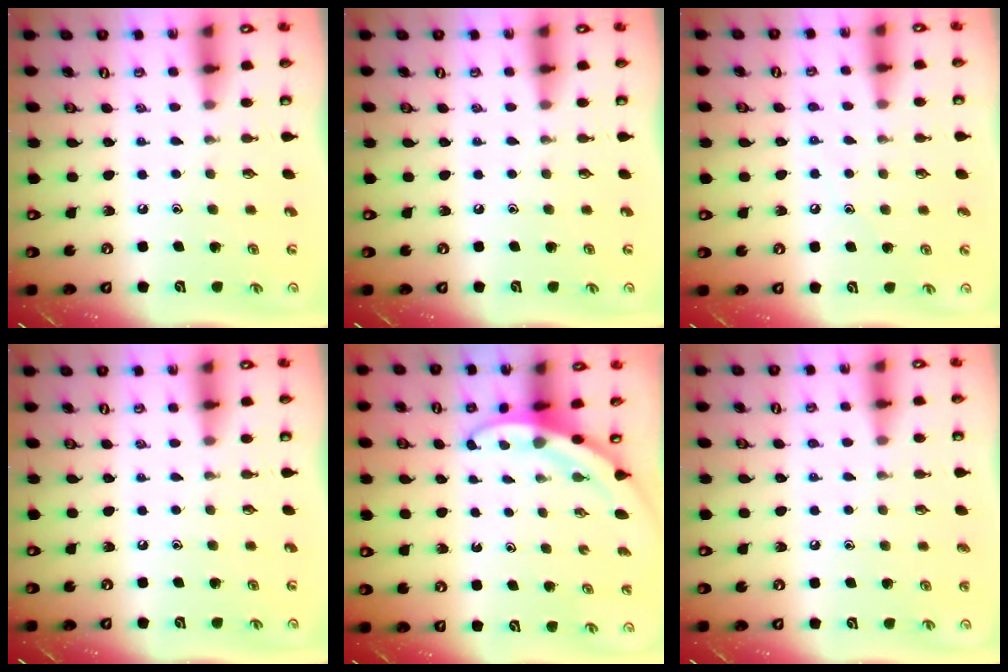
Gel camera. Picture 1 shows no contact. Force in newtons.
{"total": 0.0}
{"total": 5.2, "press": 5.1, "slide": 0.6}
{"total": 0.0}
{"total": 3.5, "press": 3.5, "slide": 0.2}
{"total": 3.6, "press": 3.6, "slide": 0.3}